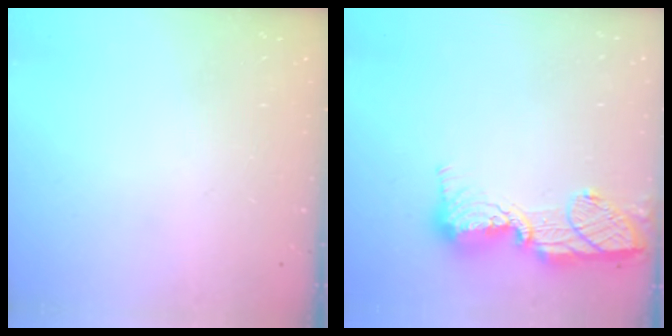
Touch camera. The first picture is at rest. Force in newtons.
{"total": 16.3, "press": 16.3, "slide": 1.3}